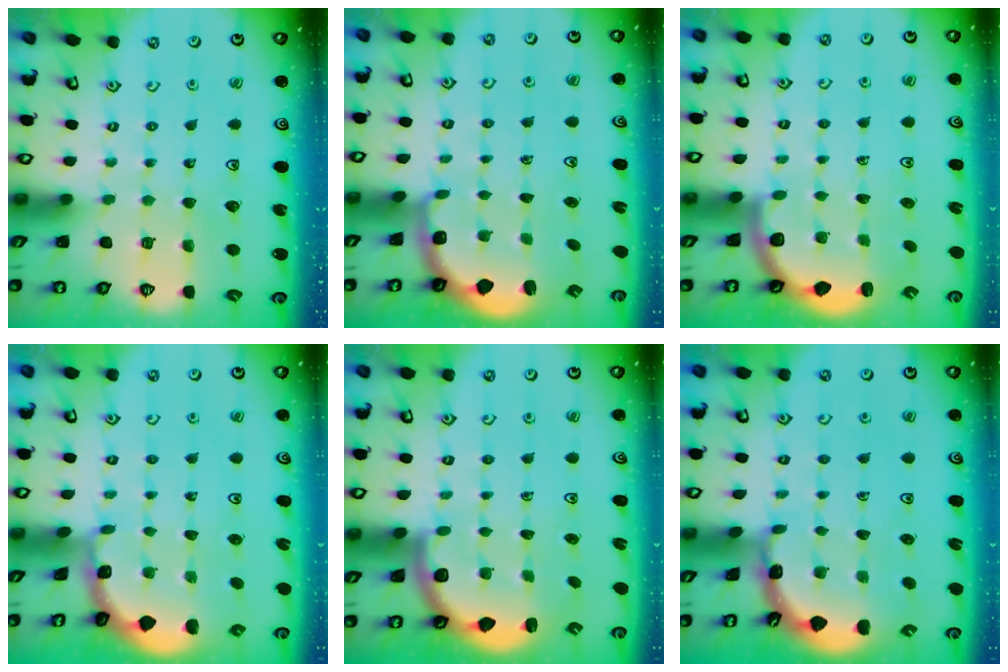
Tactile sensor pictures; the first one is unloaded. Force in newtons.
{"total": 2.5, "press": 1.3, "slide": 2.1}
{"total": 2.6, "press": 2.5, "slide": 0.6}
{"total": 1.3, "press": 1.2, "slide": 0.1}
{"total": 2.5, "press": 2.4, "slide": 0.7}
{"total": 1.8, "press": 1.8, "slide": 0.2}